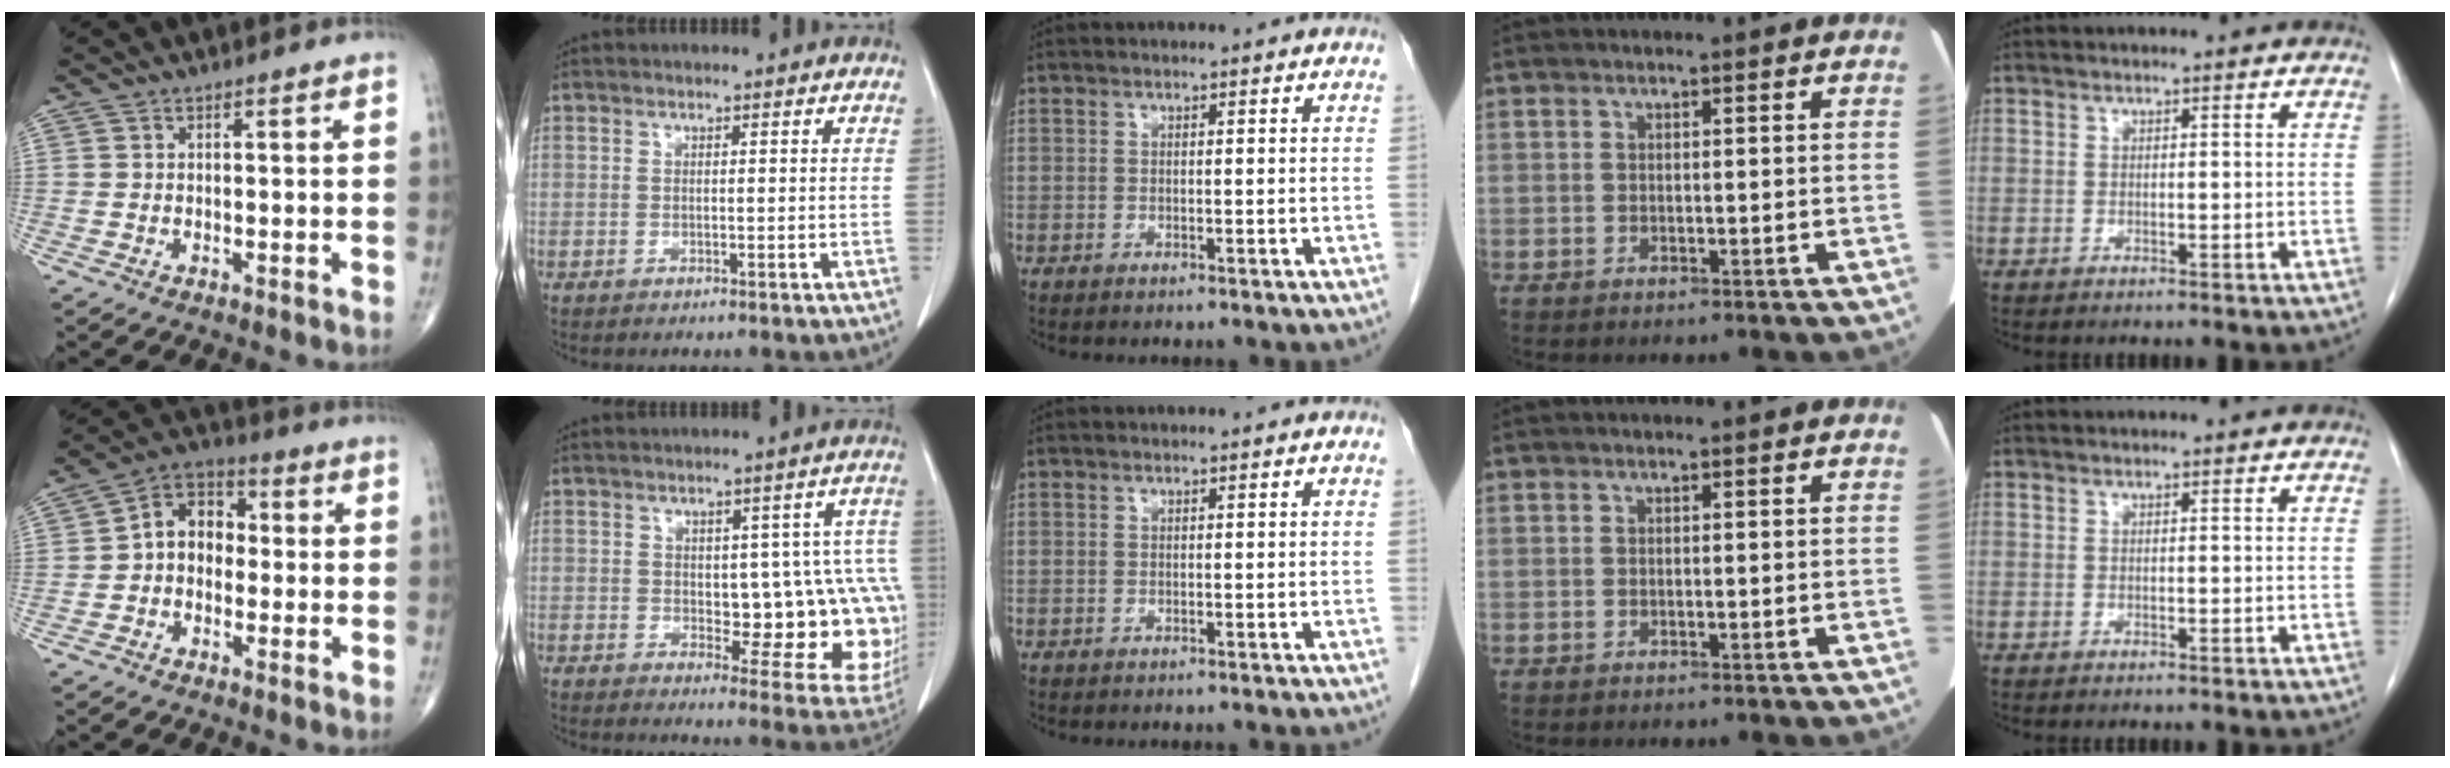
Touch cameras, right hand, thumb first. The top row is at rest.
{"thumb": {"total": 8.3, "force": [-0.5, 6.3, 5.3], "torque": [-0.055, 0.030, -0.027]}, "index": {"total": 18.0, "force": [-0.8, 7.9, 16.2], "torque": [-0.151, 0.024, 0.018]}}